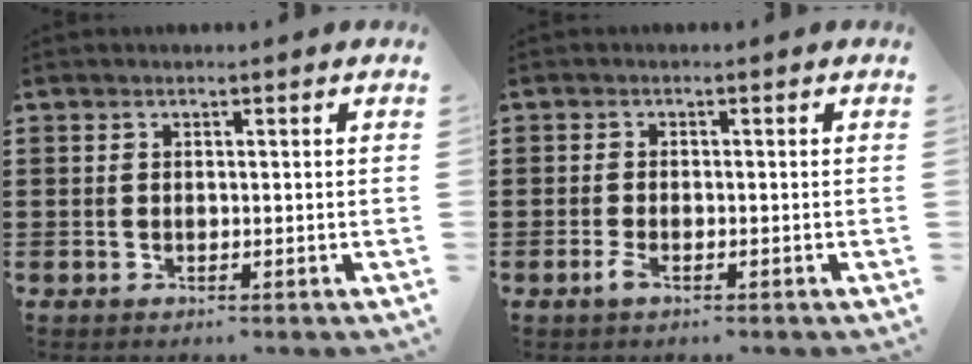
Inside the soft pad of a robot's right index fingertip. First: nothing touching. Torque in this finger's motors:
{"motor_torque": [0.24, 0.52, 0.04, 0.03]}